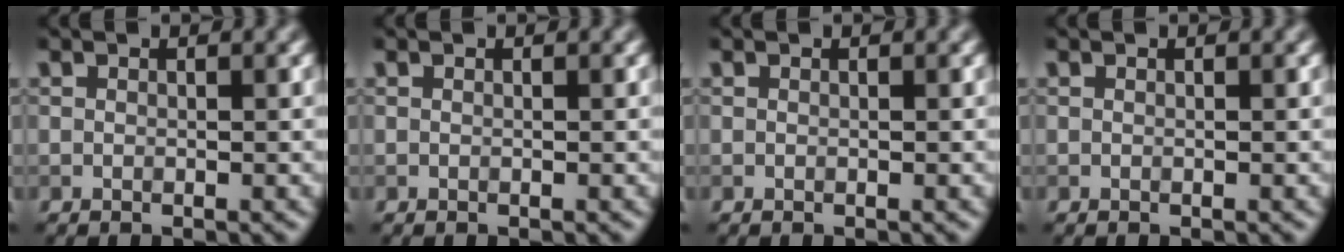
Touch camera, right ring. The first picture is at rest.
{"total": 0.0}
{"total": 0.0}
{"total": 0.0}